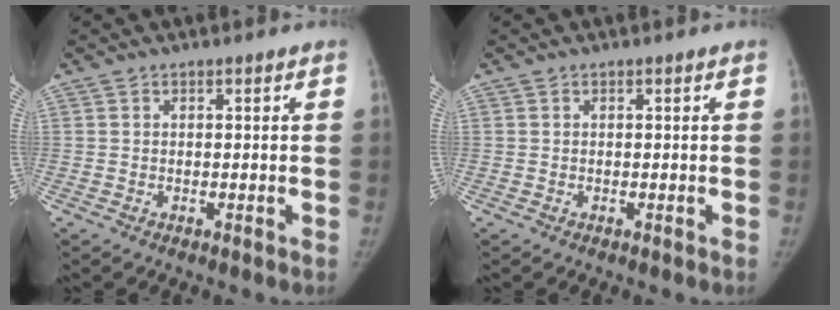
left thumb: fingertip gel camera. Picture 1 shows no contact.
{"total": 0.0}